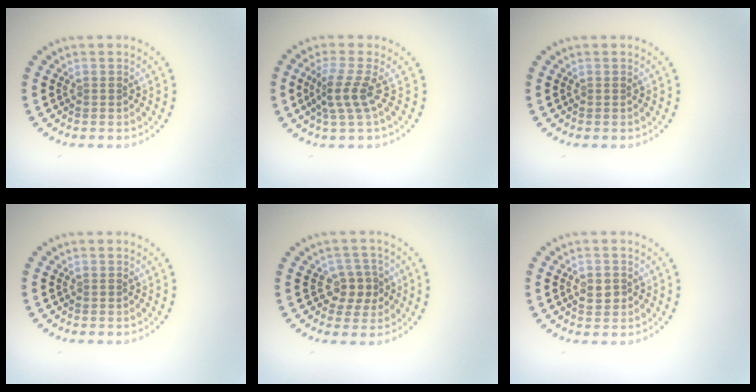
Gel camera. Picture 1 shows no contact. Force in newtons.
{"total": 2.7, "press": 1.9, "slide": 1.8}
{"total": 0.0}
{"total": 0.0}
{"total": 2.7, "press": 2.5, "slide": 1.0}
{"total": 1.7, "press": 1.7, "slide": 0.1}